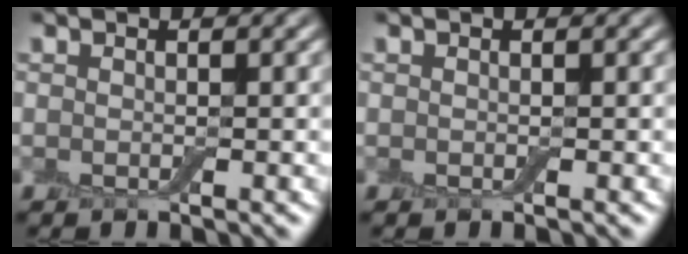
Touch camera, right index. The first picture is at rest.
{"total": 0.0}